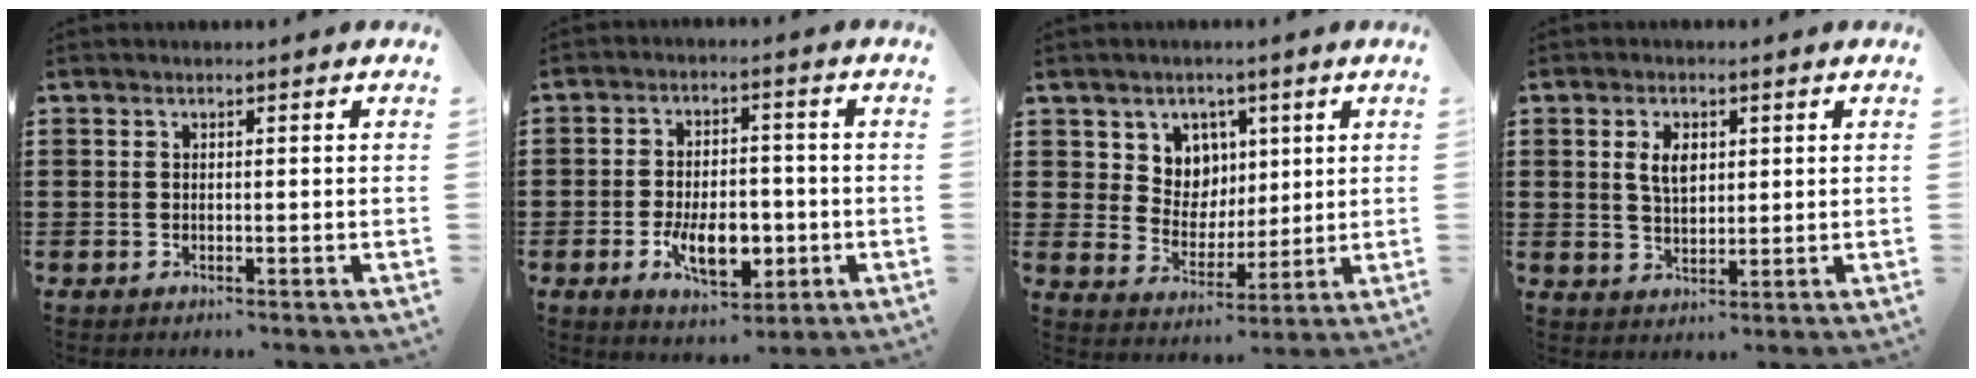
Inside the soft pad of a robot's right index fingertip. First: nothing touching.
{"total": 8.6, "force": [-2.7, 4.7, 6.6], "torque": [-0.113, -0.003, -0.048]}
{"total": 6.4, "force": [3.1, 5.6, 0.7], "torque": [-0.043, -0.005, 0.057]}
{"total": 4.1, "force": [1.2, 2.3, 3.2], "torque": [-0.061, 0.008, 0.018]}